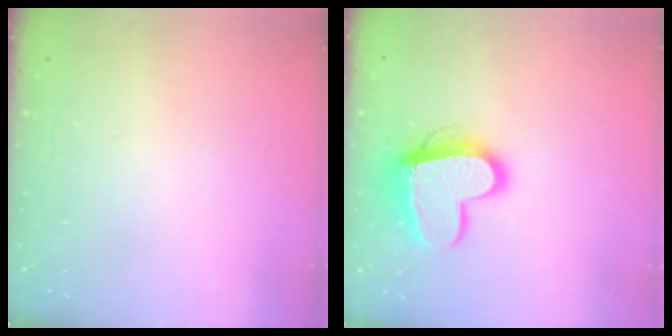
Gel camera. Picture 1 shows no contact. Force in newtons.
{"total": 13.7, "press": 13.6, "slide": 1.3}